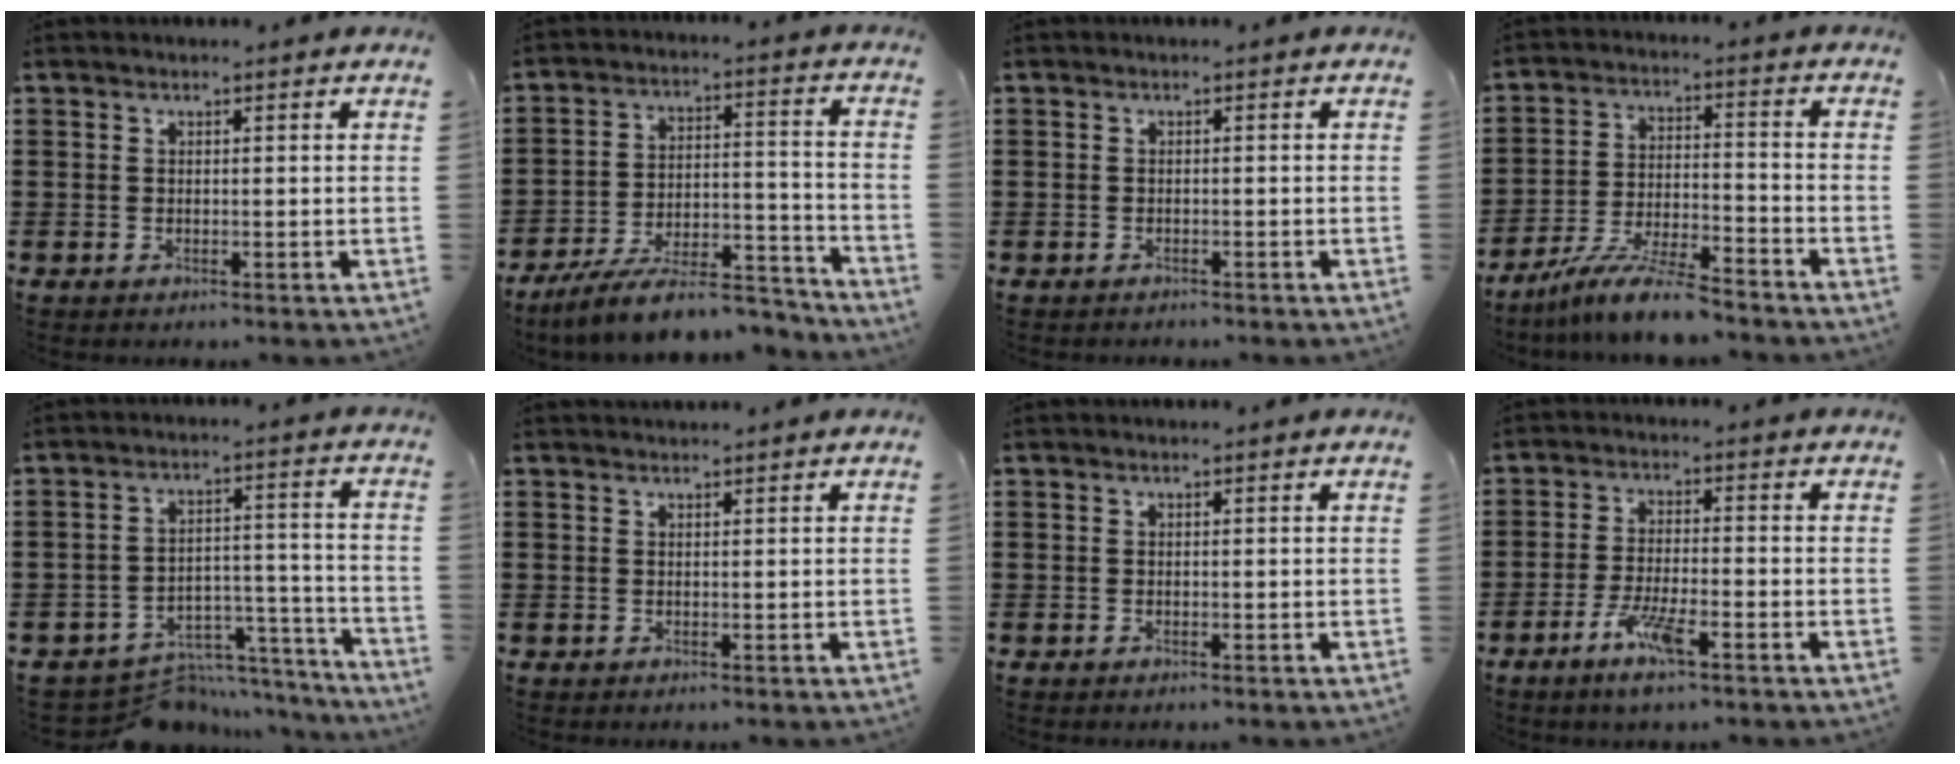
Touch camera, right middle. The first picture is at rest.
{"total": 10.9, "force": [-9.4, 1.9, 5.3], "torque": [-0.081, 0.028, -0.178]}
{"total": 0.8, "force": [-0.7, 0.3, -0.1], "torque": [0.001, 0.004, -0.017]}
{"total": 9.2, "force": [-8.2, 0.8, 4.1], "torque": [-0.079, 0.012, -0.158]}
{"total": 7.5, "force": [-6.9, 2.6, 1.5], "torque": [-0.024, 0.028, -0.130]}
{"total": 0.6, "force": [0.5, 0.2, -0.1], "torque": [0.000, 0.001, 0.011]}
{"total": 0.0}
{"total": 6.2, "force": [-3.4, 1.1, 5.0], "torque": [-0.112, -0.012, -0.064]}